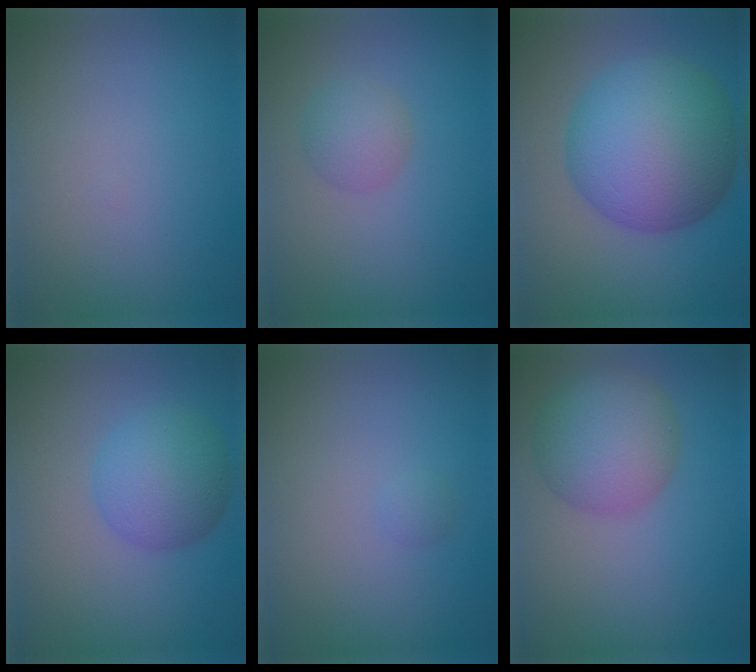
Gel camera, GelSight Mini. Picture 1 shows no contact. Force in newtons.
{"total": 2.2, "press": 2.2, "slide": 0.1}
{"total": 11.7, "press": 11.7, "slide": 0.1}
{"total": 4.7, "press": 4.7, "slide": 0.1}
{"total": 0.5, "press": 0.5, "slide": 0.0}
{"total": 5.8, "press": 5.8, "slide": 0.2}